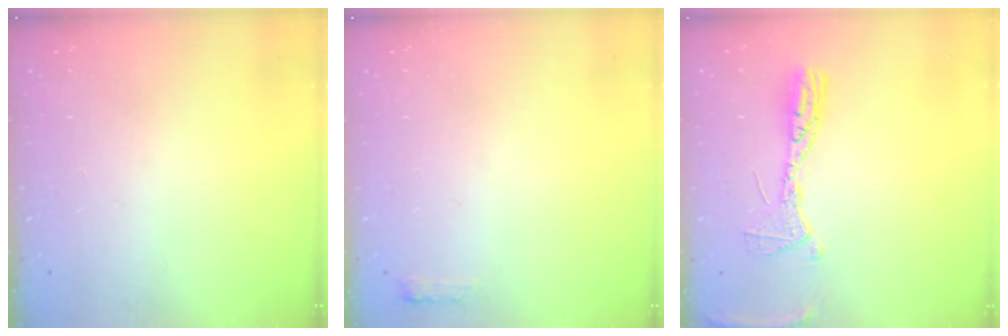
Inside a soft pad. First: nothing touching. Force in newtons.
{"total": 2.7, "press": 2.6, "slide": 0.5}
{"total": 12.0, "press": 11.9, "slide": 1.1}